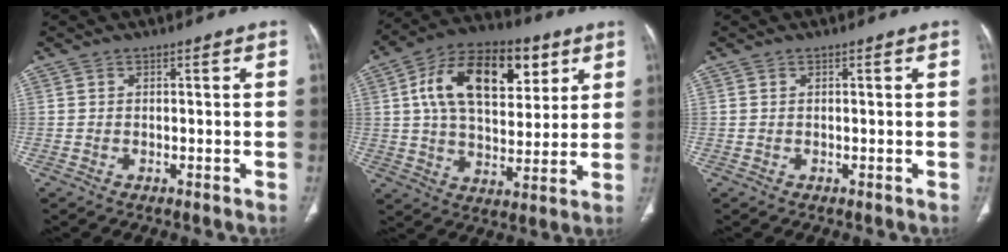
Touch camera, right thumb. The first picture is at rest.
{"total": 20.2, "force": [7.0, 11.7, 14.9], "torque": [-0.213, -0.004, 0.109]}
{"total": 0.0}